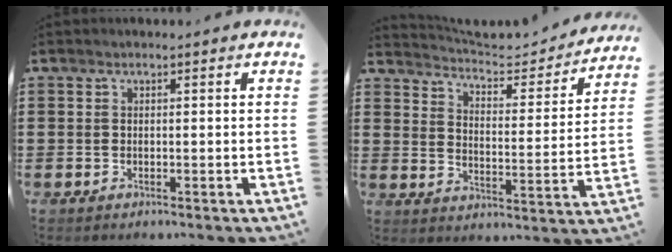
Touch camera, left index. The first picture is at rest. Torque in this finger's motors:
{"motor_torque": [1.24, -0.90, -0.28, -0.06]}